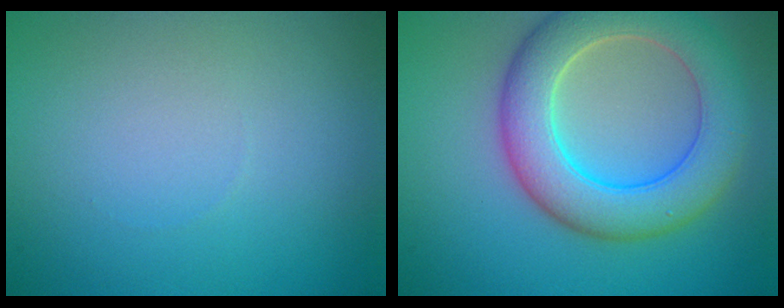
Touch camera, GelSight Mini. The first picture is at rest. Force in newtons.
{"total": 8.1, "press": 8.0, "slide": 0.7}